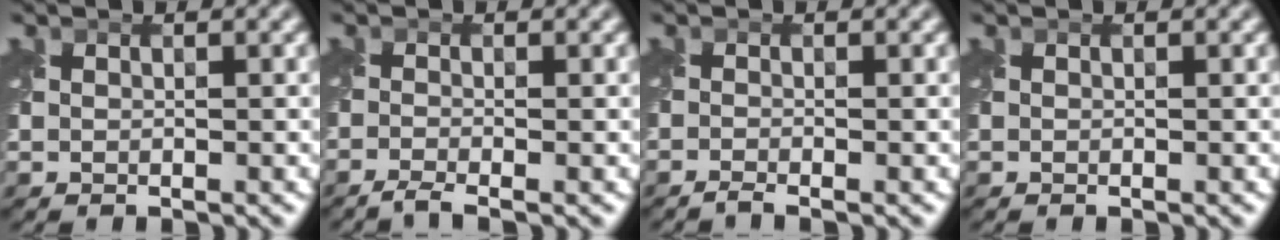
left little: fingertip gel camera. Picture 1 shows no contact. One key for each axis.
{"total": 1.7, "fx": -1.4, "fy": 0.2, "fz": 1.0, "tx": -0.019, "ty": -0.011, "tz": -0.039}
{"total": 1.0, "fx": -0.9, "fy": 0.0, "fz": 0.5, "tx": -0.008, "ty": -0.009, "tz": -0.025}
{"total": 0.0}